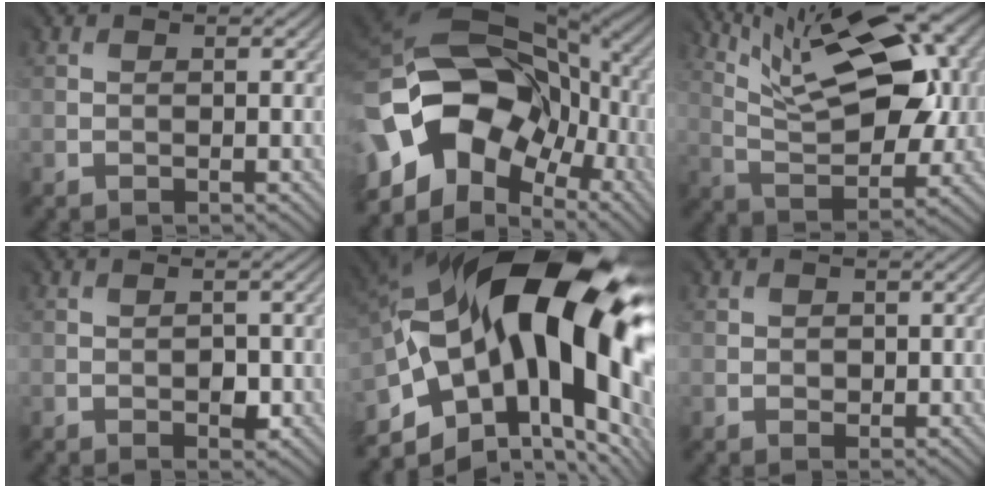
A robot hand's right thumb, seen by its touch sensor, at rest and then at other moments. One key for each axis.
{"total": 16.0, "fx": -4.2, "fy": 11.4, "fz": 10.5, "tx": -0.227, "ty": -0.019, "tz": -0.071}
{"total": 16.5, "fx": 9.1, "fy": 5.8, "fz": 12.5, "tx": -0.239, "ty": 0.012, "tz": 0.148}
{"total": 1.4, "fx": -0.7, "fy": 0.3, "fz": 1.2, "tx": -0.024, "ty": -0.004, "tz": -0.006}
{"total": 20.7, "fx": 0.6, "fy": 11.2, "fz": 17.4, "tx": -0.341, "ty": -0.019, "tz": 0.009}
{"total": 0.7, "fx": 0.3, "fy": 0.6, "fz": 0.0, "tx": 0.000, "ty": -0.001, "tz": 0.005}